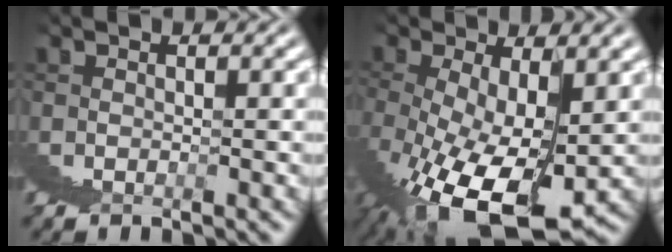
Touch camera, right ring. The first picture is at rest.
{"total": 7.2, "force": [-1.7, 2.6, 6.5], "torque": [-0.118, -0.023, -0.013]}